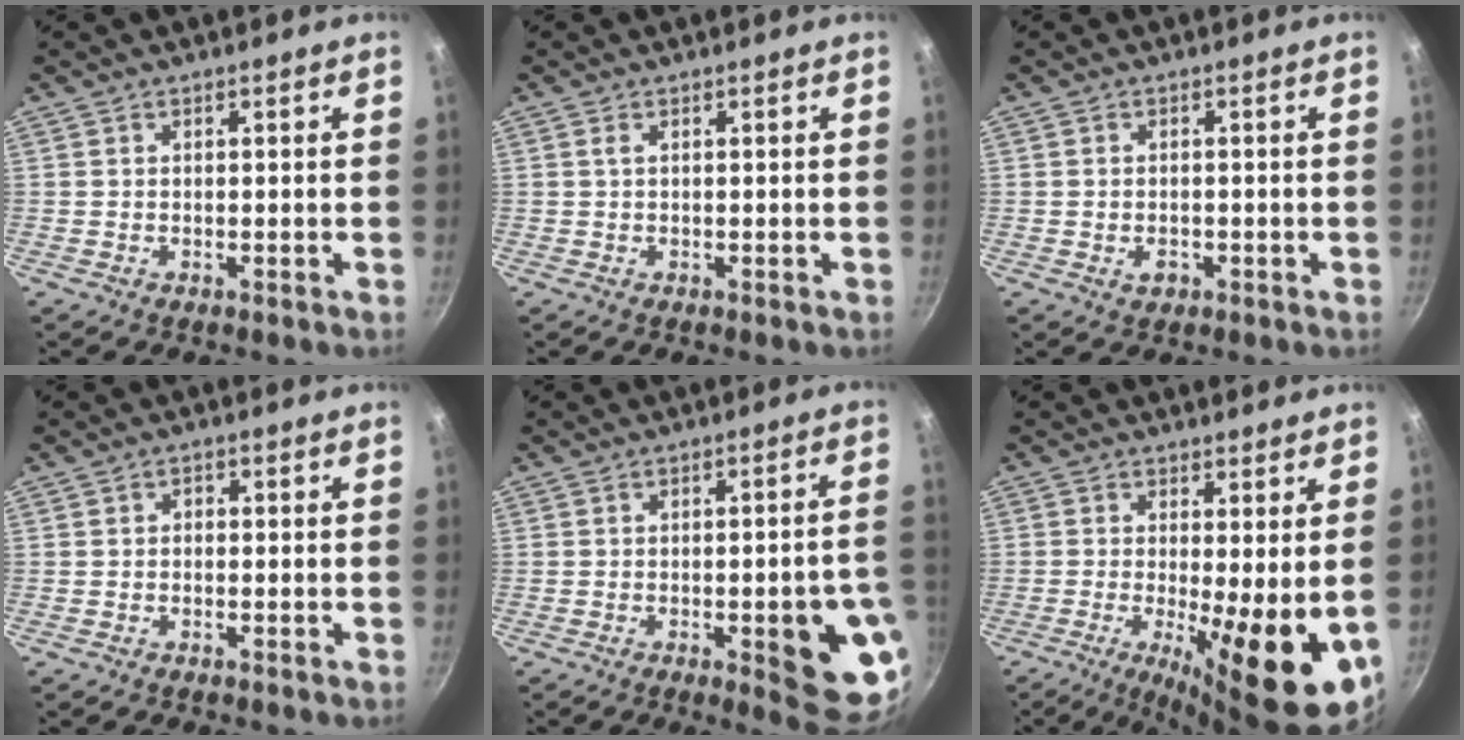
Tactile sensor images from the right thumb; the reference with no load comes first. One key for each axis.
{"total": 0.6, "fx": 0.2, "fy": 0.1, "fz": 0.5, "tx": -0.012, "ty": 0.001, "tz": 0.004}
{"total": 2.1, "fx": -0.8, "fy": 1.5, "fz": 1.3, "tx": -0.017, "ty": 0.004, "tz": -0.009}
{"total": 1.1, "fx": -0.2, "fy": 0.9, "fz": 0.6, "tx": -0.010, "ty": 0.006, "tz": -0.004}
{"total": 14.3, "fx": -3.7, "fy": 4.3, "fz": 13.2, "tx": -0.119, "ty": 0.013, "tz": -0.042}
{"total": 14.0, "fx": -2.3, "fy": 3.7, "fz": 13.3, "tx": -0.188, "ty": -0.018, "tz": -0.026}